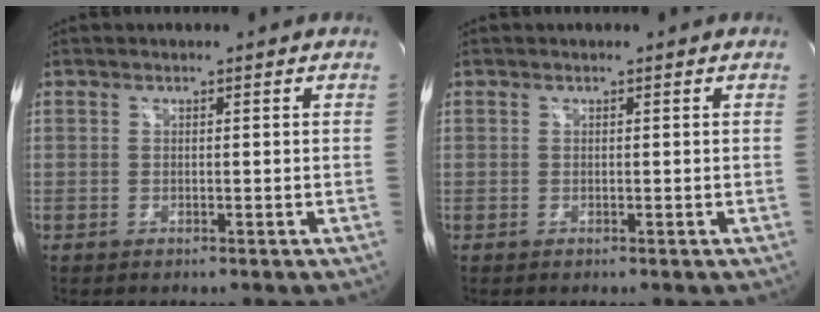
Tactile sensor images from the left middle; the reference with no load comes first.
{"total": 0.0}